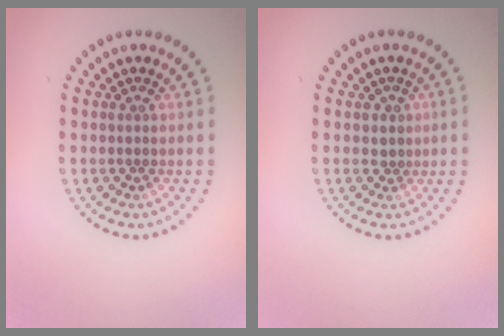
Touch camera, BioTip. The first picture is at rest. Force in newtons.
{"total": 0.8, "press": 0.7, "slide": 0.5}